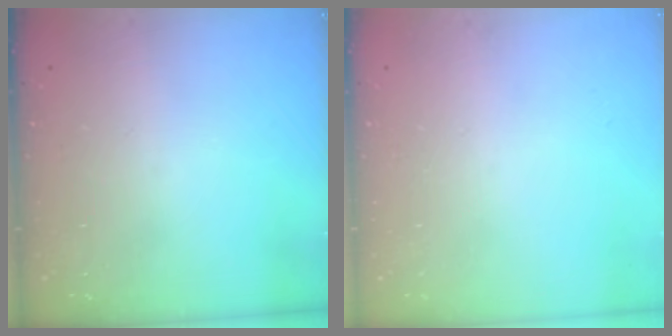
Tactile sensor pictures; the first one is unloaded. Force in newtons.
{"total": 0.0}